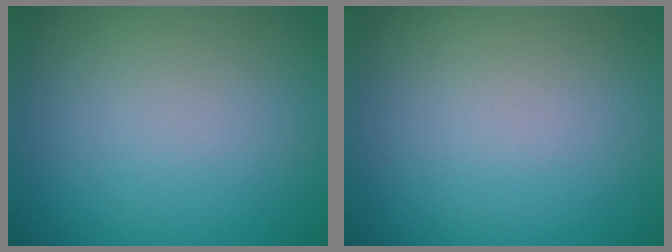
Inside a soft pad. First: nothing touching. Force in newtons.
{"total": 0.0}